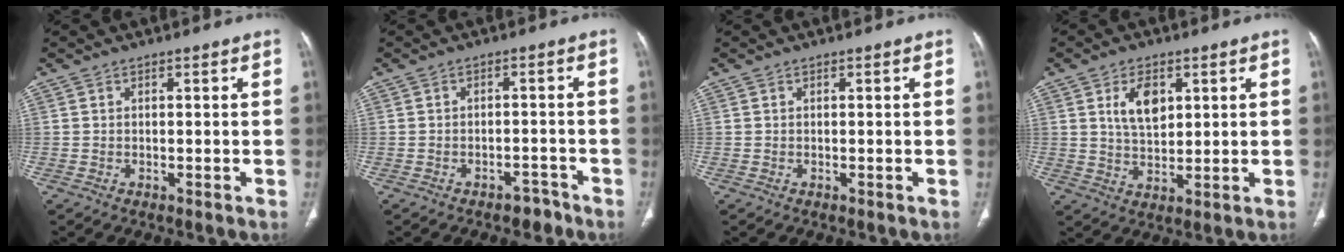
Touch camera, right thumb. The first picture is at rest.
{"total": 3.2, "force": [-2.5, 1.7, 1.0], "torque": [-0.006, 0.022, -0.029]}
{"total": 0.0}
{"total": 7.0, "force": [2.6, 4.0, 5.1], "torque": [-0.077, -0.015, 0.054]}